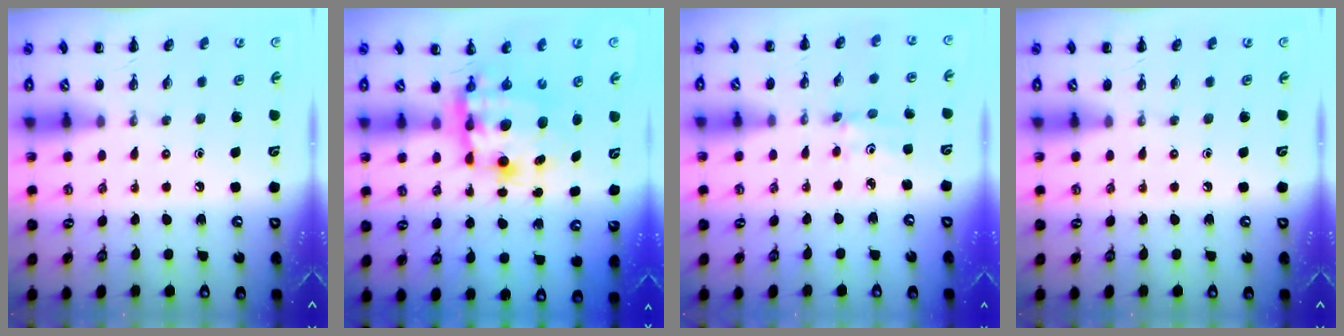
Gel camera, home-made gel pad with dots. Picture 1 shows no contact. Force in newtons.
{"total": 9.1, "press": 8.9, "slide": 2.2}
{"total": 2.4, "press": 2.3, "slide": 0.8}
{"total": 0.0}